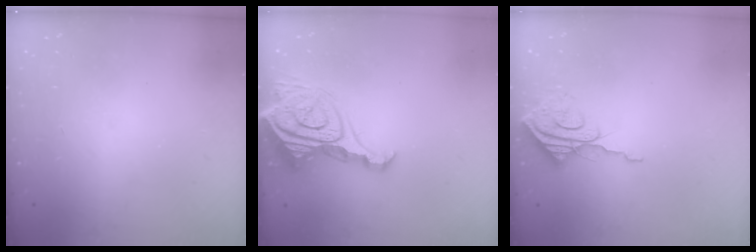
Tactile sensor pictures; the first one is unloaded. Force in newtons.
{"total": 20.6, "press": 20.5, "slide": 2.0}
{"total": 8.8, "press": 8.8, "slide": 0.7}